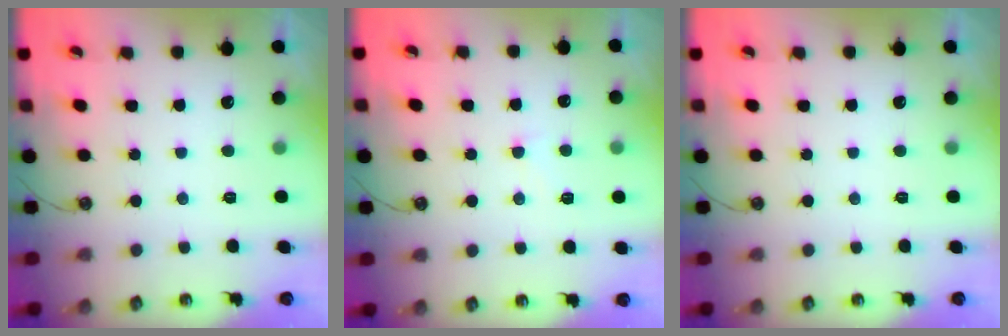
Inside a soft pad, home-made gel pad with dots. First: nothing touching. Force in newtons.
{"total": 1.4, "press": 1.2, "slide": 0.7}
{"total": 0.0}